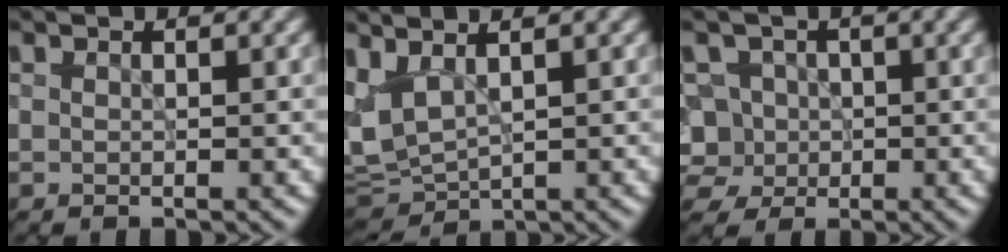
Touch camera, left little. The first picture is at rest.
{"total": 4.6, "force": [1.5, 2.3, 3.7], "torque": [-0.091, 0.002, 0.033]}
{"total": 6.5, "force": [-0.8, 6.0, 2.4], "torque": [-0.043, 0.025, -0.038]}